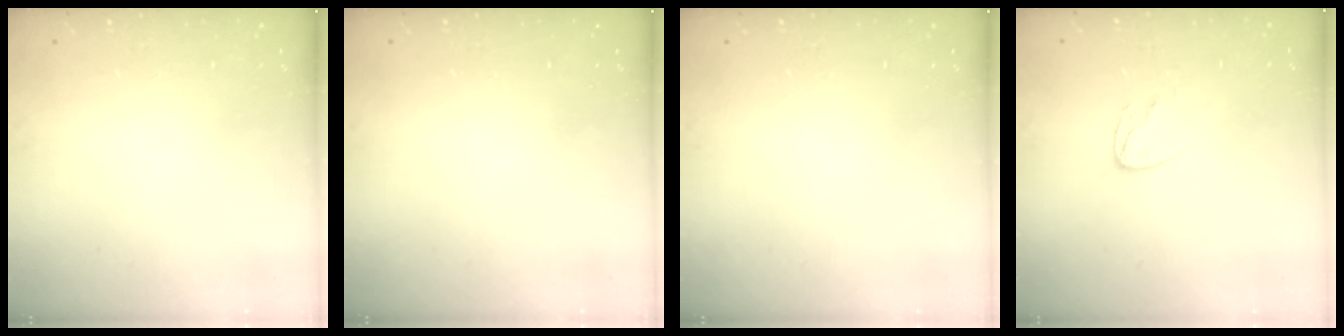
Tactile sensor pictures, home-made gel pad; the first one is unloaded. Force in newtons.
{"total": 0.0}
{"total": 0.0}
{"total": 6.0, "press": 6.0, "slide": 0.4}